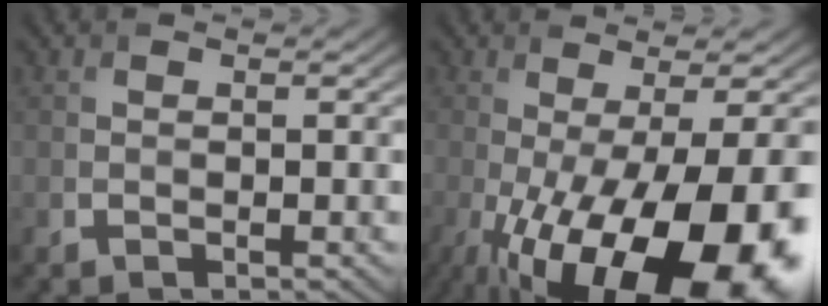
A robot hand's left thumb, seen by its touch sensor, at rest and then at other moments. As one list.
[{"total": 17.4, "force": [-7.0, 5.9, 14.8], "torque": [-0.254, -0.041, -0.092]}]